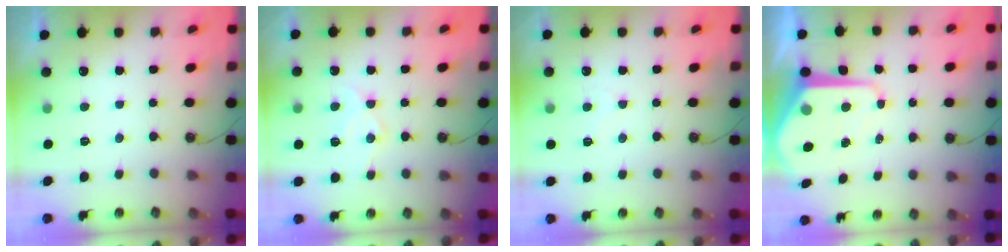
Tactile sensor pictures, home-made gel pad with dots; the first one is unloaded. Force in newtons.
{"total": 11.2, "press": 11.2, "slide": 0.8}
{"total": 4.0, "press": 4.0, "slide": 0.5}
{"total": 10.6, "press": 10.6, "slide": 0.9}